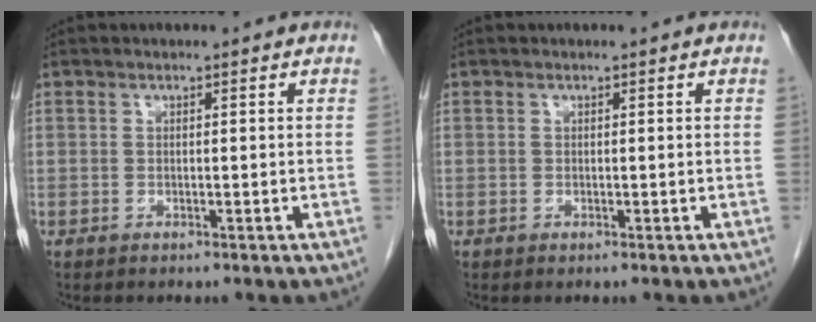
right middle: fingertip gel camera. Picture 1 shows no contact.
{"total": 0.0}